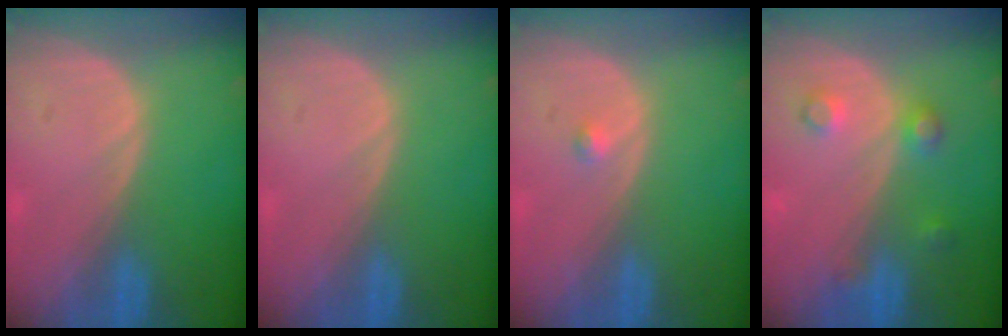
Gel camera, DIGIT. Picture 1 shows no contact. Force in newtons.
{"total": 0.0}
{"total": 0.8, "press": 0.8, "slide": 0.2}
{"total": 3.6, "press": 3.5, "slide": 0.1}